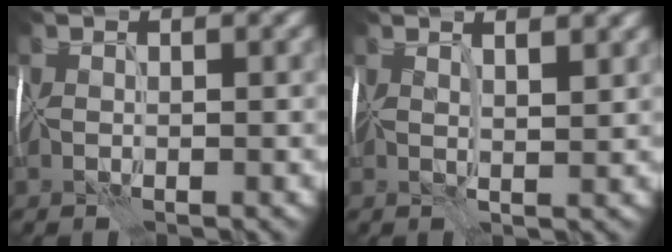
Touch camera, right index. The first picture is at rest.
{"total": 2.8, "force": [1.8, 0.6, 2.1], "torque": [-0.026, 0.009, 0.019]}